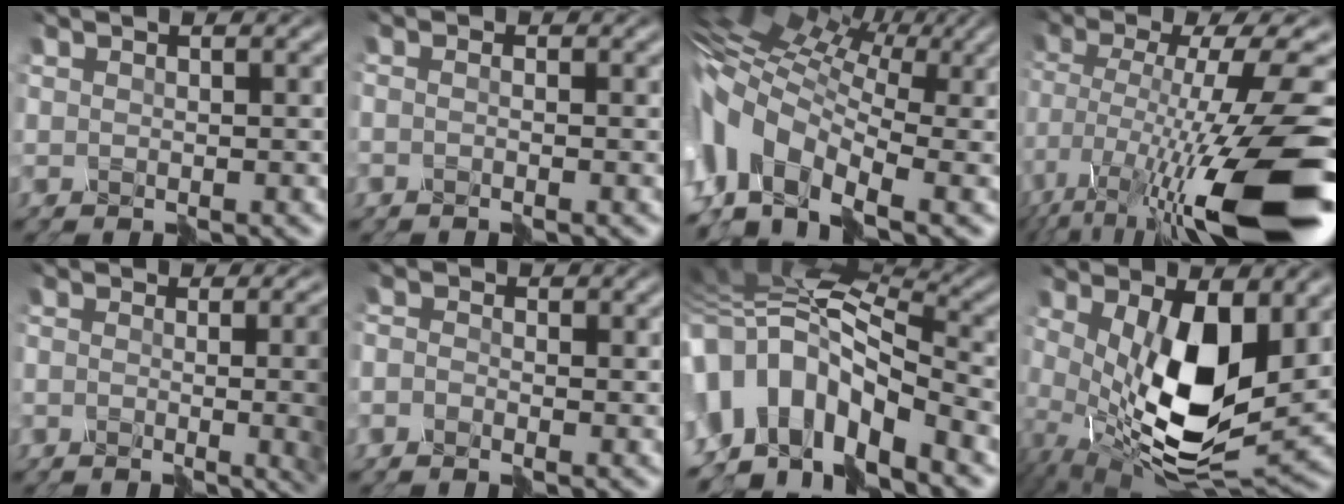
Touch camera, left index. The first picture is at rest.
{"total": 1.4, "force": [-1.1, -0.8, -0.3], "torque": [0.001, -0.005, -0.017]}
{"total": 8.9, "force": [-0.4, 5.8, 6.8], "torque": [-0.178, 0.025, -0.014]}
{"total": 15.2, "force": [-7.5, 3.2, 12.8], "torque": [-0.247, -0.005, -0.130]}
{"total": 9.9, "force": [-1.8, 4.0, 8.8], "torque": [-0.077, -0.007, -0.019]}
{"total": 1.8, "force": [-1.7, 0.5, -0.4], "torque": [0.013, 0.007, -0.030]}
{"total": 8.8, "force": [-4.7, 4.6, 5.8], "torque": [-0.115, 0.015, -0.094]}
{"total": 8.8, "force": [0.4, 3.9, 7.9], "torque": [-0.152, -0.025, 0.021]}